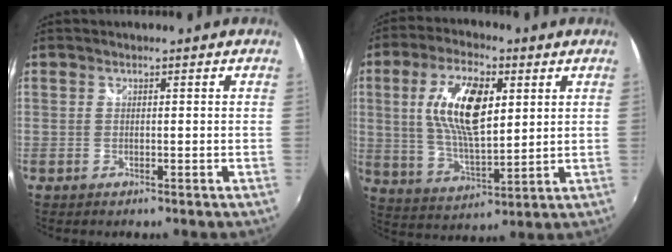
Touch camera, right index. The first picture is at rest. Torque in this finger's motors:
{"motor_torque": [1.11, 0.39, 0.94, 0.21]}